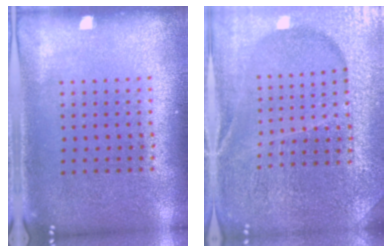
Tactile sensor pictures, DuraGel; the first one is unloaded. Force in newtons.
{"total": 5.0, "press": 4.6, "slide": 1.9}